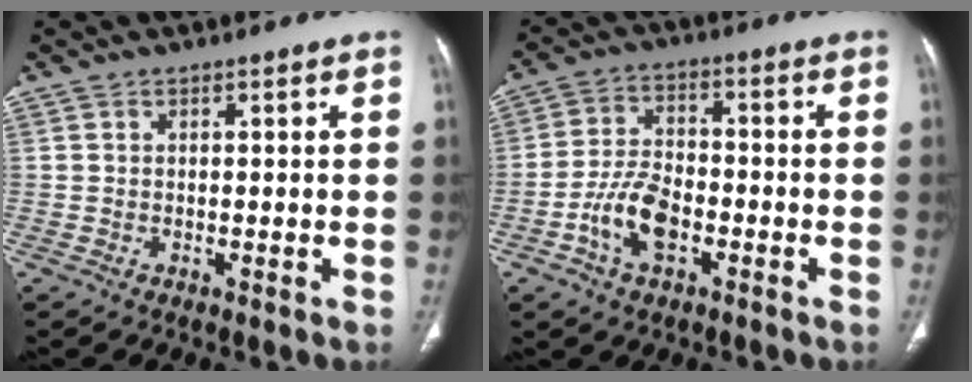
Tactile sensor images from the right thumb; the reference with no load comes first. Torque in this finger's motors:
{"motor_torque": [0.55, 0.50, -0.01, -0.15, 0.27]}